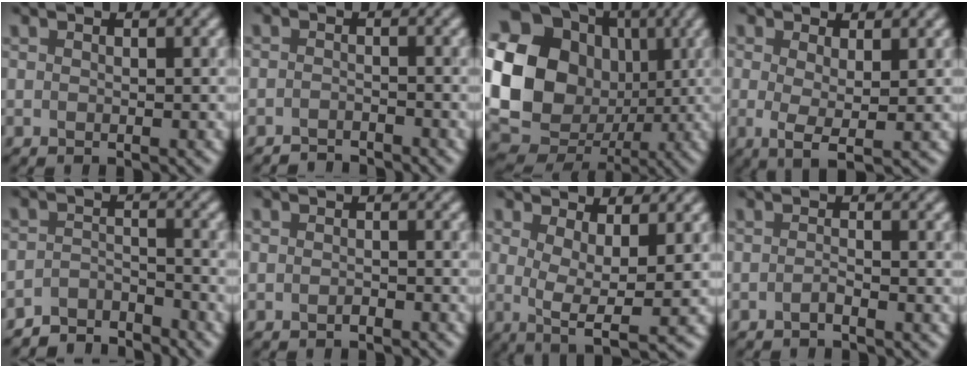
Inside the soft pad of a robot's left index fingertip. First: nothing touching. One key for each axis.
{"total": 2.0, "fx": -2.0, "fy": 0.1, "fz": -0.1, "tx": 0.008, "ty": 0.002, "tz": -0.037}
{"total": 21.2, "fx": 2.2, "fy": 18.8, "fz": 9.5, "tx": -0.211, "ty": 0.030, "tz": 0.010}
{"total": 2.9, "fx": -0.2, "fy": 0.9, "fz": 2.7, "tx": -0.053, "ty": -0.002, "tz": -0.001}
{"total": 3.8, "fx": -3.8, "fy": 0.6, "fz": 0.1, "tx": 0.001, "ty": 0.006, "tz": -0.075}
{"total": 0.7, "fx": -0.7, "fy": 0.2, "fz": 0.1, "tx": -0.002, "ty": 0.007, "tz": -0.010}
{"total": 4.5, "fx": 0.0, "fy": 1.5, "fz": 4.2, "tx": -0.074, "ty": -0.005, "tz": 0.005}
{"total": 0.9, "fx": -0.7, "fy": 0.2, "fz": 0.5, "tx": -0.003, "ty": 0.008, "tz": -0.013}